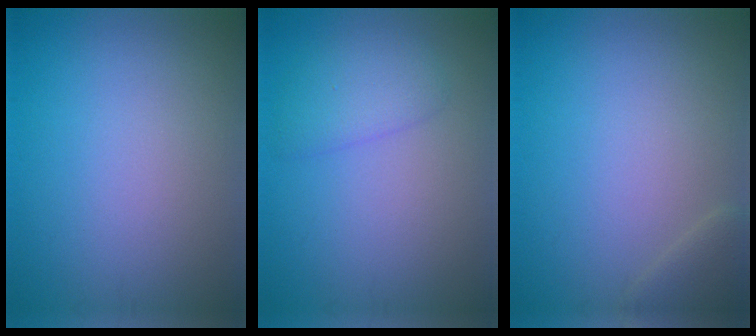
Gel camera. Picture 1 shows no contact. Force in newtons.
{"total": 2.2, "press": 2.2, "slide": 0.1}
{"total": 1.7, "press": 1.7, "slide": 0.1}